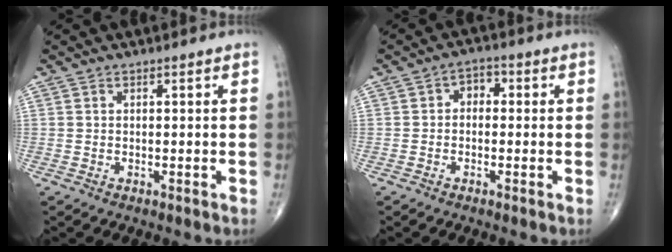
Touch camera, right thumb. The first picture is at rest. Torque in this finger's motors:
{"motor_torque": [0.13, -0.01, 0.03, 0.23, 0.05]}